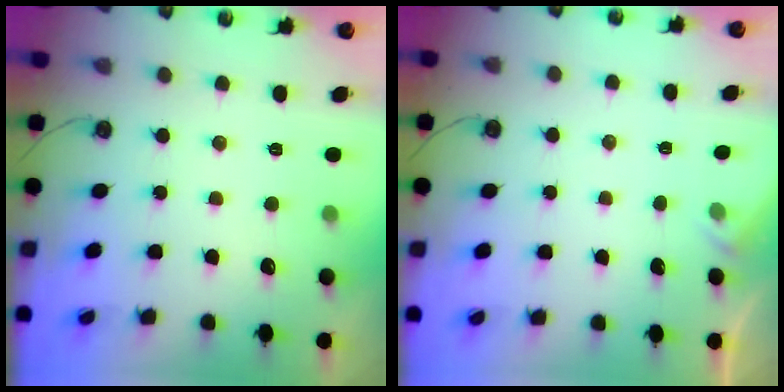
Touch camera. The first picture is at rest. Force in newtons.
{"total": 2.2, "press": 2.1, "slide": 0.4}